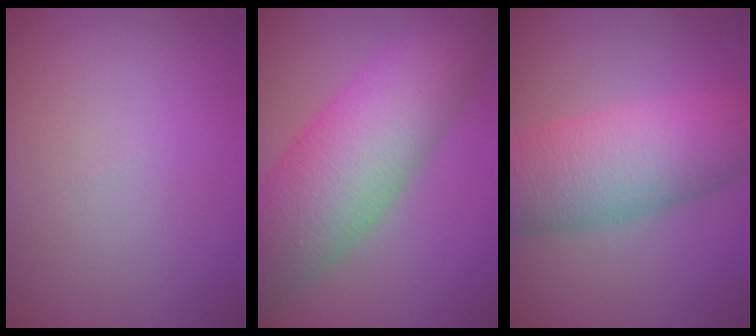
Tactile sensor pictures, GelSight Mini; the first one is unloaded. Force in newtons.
{"total": 10.9, "press": 10.9, "slide": 0.3}
{"total": 8.4, "press": 8.4, "slide": 0.1}